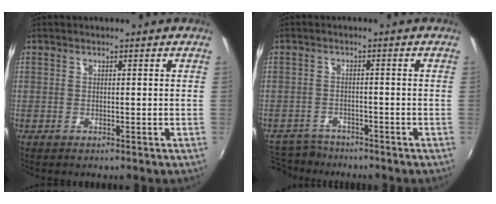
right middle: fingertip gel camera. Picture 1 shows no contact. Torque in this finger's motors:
{"motor_torque": [-0.43, -0.33, -0.20, -0.04]}